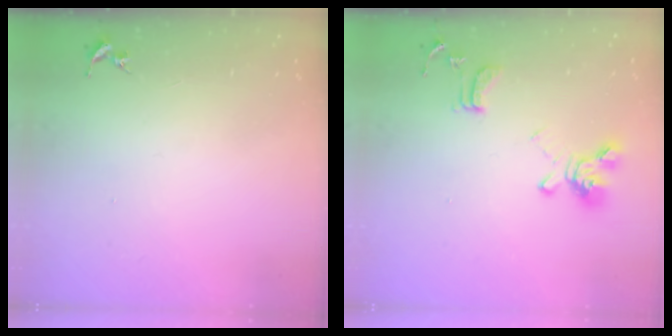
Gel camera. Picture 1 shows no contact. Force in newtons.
{"total": 14.3, "press": 14.2, "slide": 1.5}